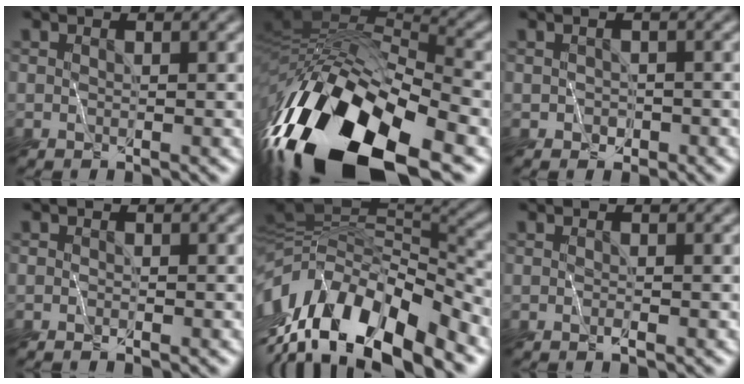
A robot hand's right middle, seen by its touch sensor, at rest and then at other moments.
{"total": 16.5, "force": [-8.2, 6.8, 12.6], "torque": [-0.243, -0.005, -0.142]}
{"total": 0.8, "force": [-0.6, 0.5, 0.0], "torque": [-0.002, -0.005, -0.014]}
{"total": 0.6, "force": [-0.5, 0.1, 0.0], "torque": [0.001, -0.003, -0.012]}
{"total": 12.7, "force": [-5.6, 4.5, 10.5], "torque": [-0.185, 0.026, -0.105]}
{"total": 0.7, "force": [-0.6, 0.0, 0.4], "torque": [-0.008, -0.004, -0.011]}